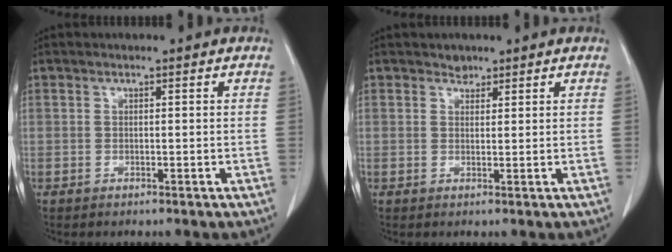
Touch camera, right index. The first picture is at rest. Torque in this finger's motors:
{"motor_torque": [0.00, 0.00, 0.00, 0.00]}